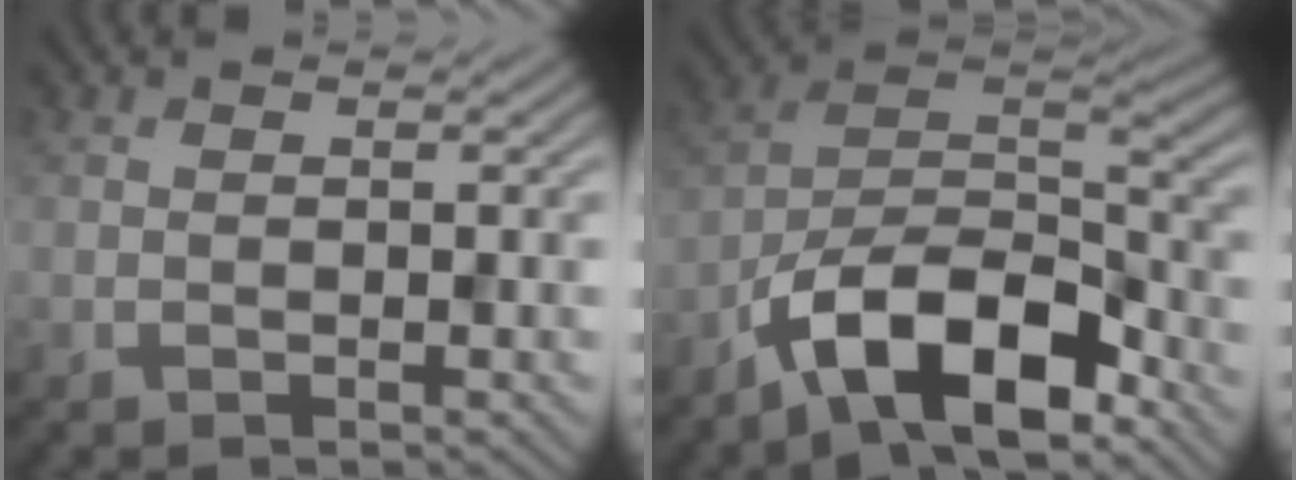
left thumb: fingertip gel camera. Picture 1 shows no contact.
{"total": 12.7, "force": [-8.5, 4.8, 8.2], "torque": [-0.136, -0.001, -0.174]}